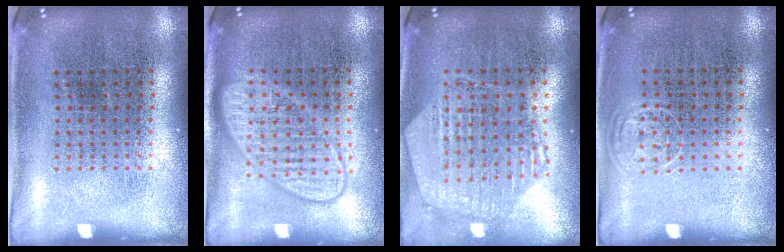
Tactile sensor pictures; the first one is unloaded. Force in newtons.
{"total": 2.7, "press": 2.7, "slide": 0.4}
{"total": 1.1, "press": 1.1, "slide": 0.2}
{"total": 0.8, "press": 0.6, "slide": 0.5}